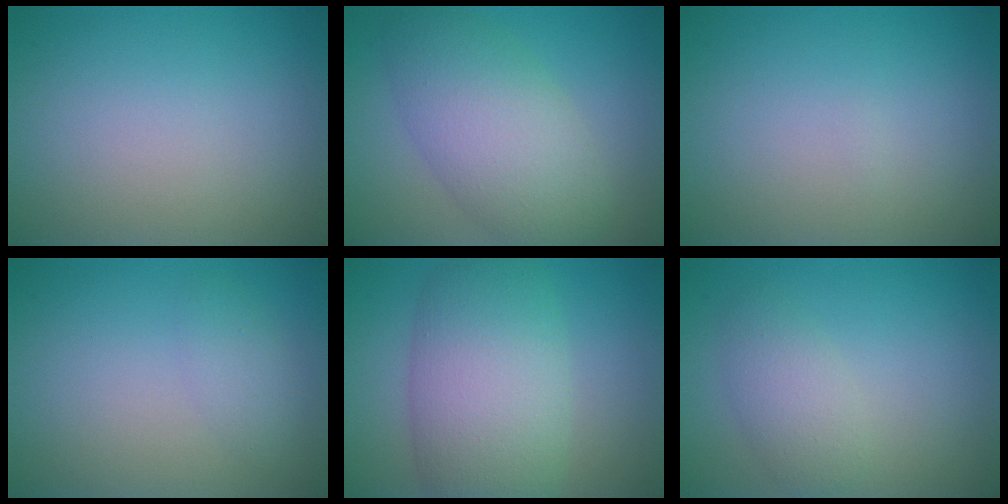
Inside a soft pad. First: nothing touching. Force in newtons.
{"total": 7.2, "press": 7.2, "slide": 0.2}
{"total": 0.0}
{"total": 1.5, "press": 1.5, "slide": 0.1}
{"total": 8.6, "press": 8.6, "slide": 0.3}
{"total": 2.5, "press": 2.5, "slide": 0.0}